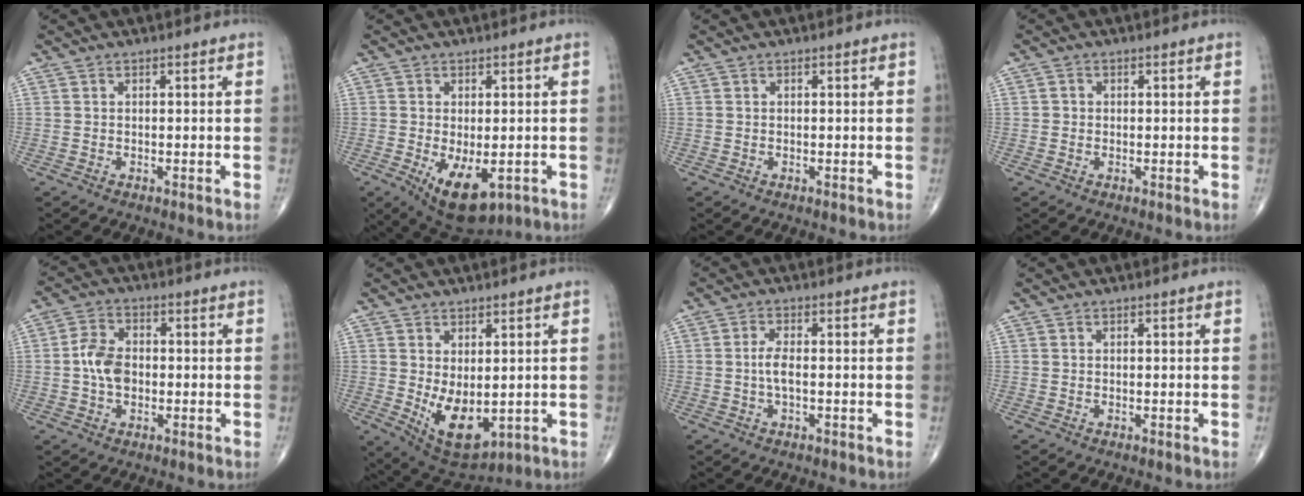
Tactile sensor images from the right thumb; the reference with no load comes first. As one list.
[{"total": 9.2, "force": [-2.4, 4.5, 7.7], "torque": [-0.112, -0.015, -0.020]}, {"total": 0.0}, {"total": 1.0, "force": [0.0, 0.9, 0.3], "torque": [0.000, 0.002, -0.001]}, {"total": 6.3, "force": [-0.5, 4.3, 4.5], "torque": [-0.079, 0.014, -0.016]}, {"total": 9.8, "force": [-0.7, 5.3, 8.2], "torque": [-0.117, -0.013, 0.014]}, {"total": 2.9, "force": [-0.4, 1.1, 2.6], "torque": [-0.057, 0.006, -0.010]}, {"total": 0.0}]